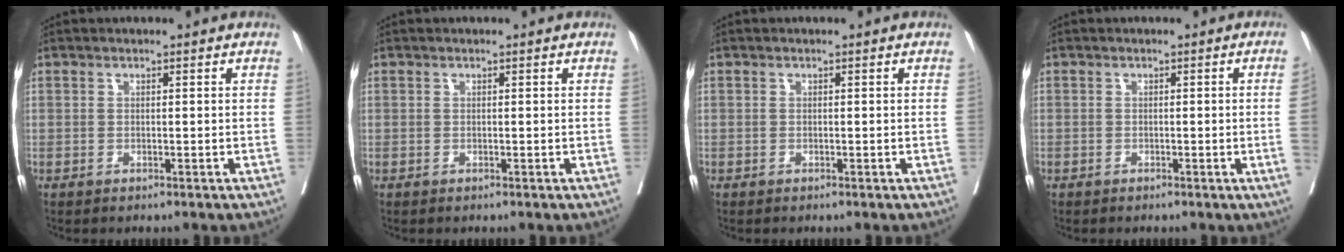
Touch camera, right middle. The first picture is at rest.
{"total": 0.0}
{"total": 0.0}
{"total": 1.8, "force": [-0.3, -0.7, 1.7], "torque": [-0.017, -0.002, -0.004]}